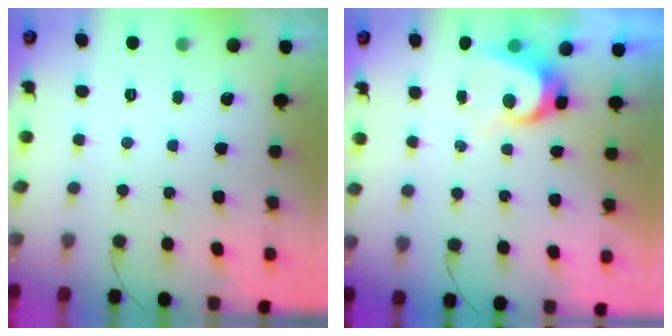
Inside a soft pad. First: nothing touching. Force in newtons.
{"total": 6.5, "press": 6.4, "slide": 0.7}